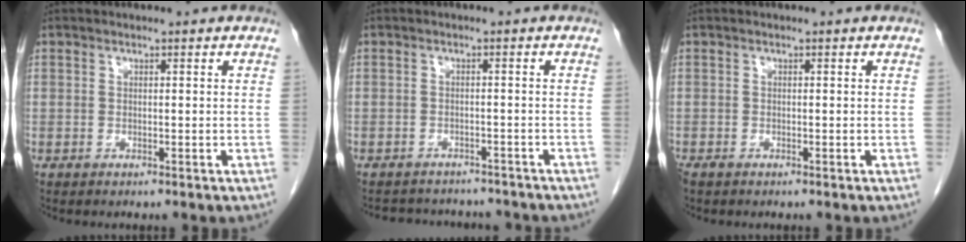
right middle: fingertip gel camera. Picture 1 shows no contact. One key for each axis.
{"total": 9.6, "fx": -8.9, "fy": 2.8, "fz": 2.1, "tx": -0.037, "ty": 0.012, "tz": -0.104}
{"total": 0.8, "fx": -0.7, "fy": 0.3, "fz": 0.4, "tx": -0.014, "ty": -0.003, "tz": -0.012}